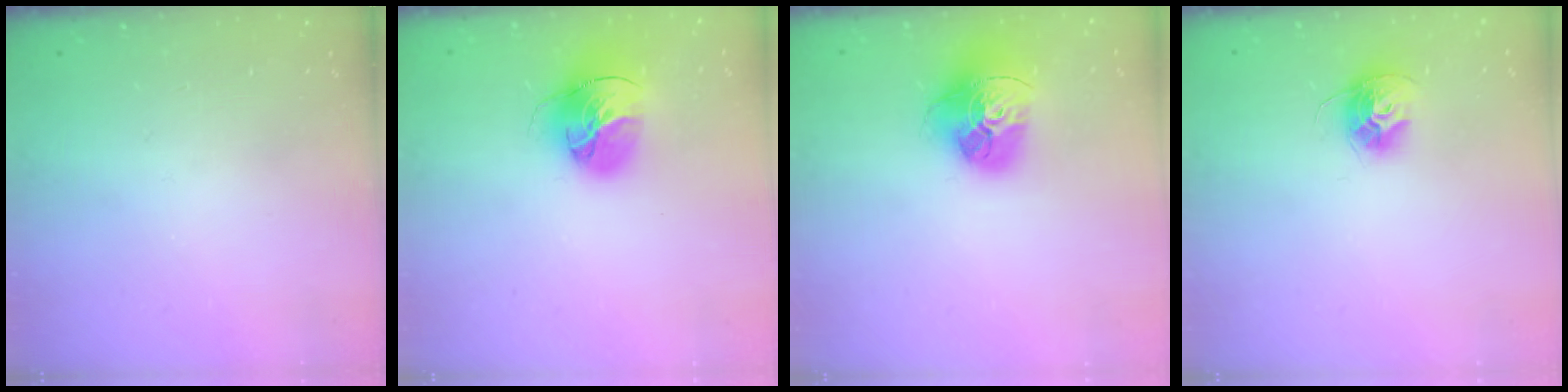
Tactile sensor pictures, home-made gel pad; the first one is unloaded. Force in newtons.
{"total": 17.5, "press": 17.4, "slide": 1.7}
{"total": 17.8, "press": 17.8, "slide": 1.6}
{"total": 10.3, "press": 10.3, "slide": 0.4}